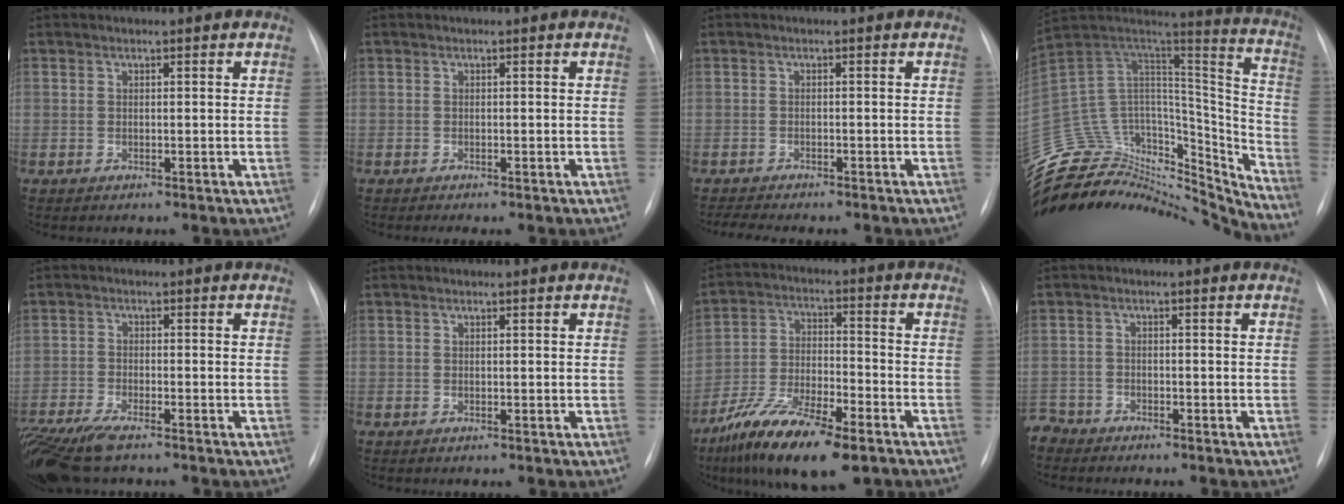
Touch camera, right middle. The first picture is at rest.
{"total": 1.6, "force": [-1.3, 0.2, 0.9], "torque": [-0.009, -0.005, -0.015]}
{"total": 5.3, "force": [-4.7, 0.8, 2.3], "torque": [-0.032, -0.004, -0.064]}
{"total": 36.7, "force": [-33.6, 10.1, 10.6], "torque": [-0.182, 0.023, -0.493]}
{"total": 10.1, "force": [-7.9, 2.1, 5.9], "torque": [-0.114, -0.021, -0.138]}
{"total": 0.0}
{"total": 14.4, "force": [-9.5, 3.8, 10.1], "torque": [-0.188, -0.015, -0.166]}
{"total": 3.6, "force": [-3.4, 1.0, -0.6], "torque": [0.012, -0.007, -0.068]}